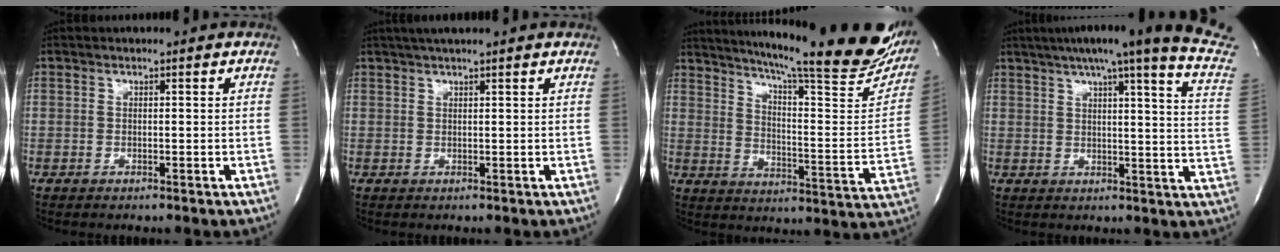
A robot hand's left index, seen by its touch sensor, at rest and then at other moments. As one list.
[{"total": 5.0, "force": [4.1, -0.2, 2.8], "torque": [-0.045, 0.029, 0.062]}, {"total": 29.3, "force": [24.5, 2.5, 15.8], "torque": [-0.238, -0.076, 0.312]}, {"total": 22.7, "force": [18.0, -0.6, 13.8], "torque": [-0.195, -0.035, 0.208]}]